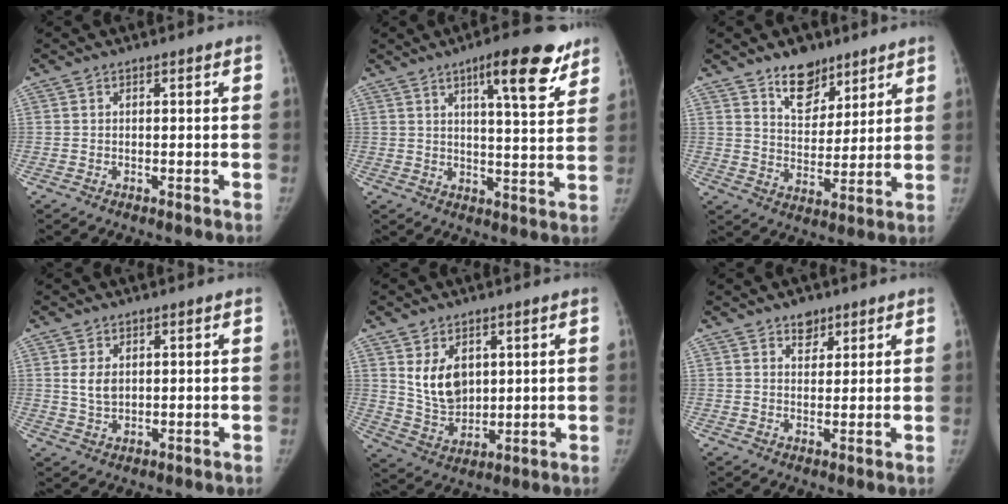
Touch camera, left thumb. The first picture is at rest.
{"total": 12.9, "force": [7.8, 3.1, 9.8], "torque": [-0.113, -0.035, 0.108]}
{"total": 9.9, "force": [7.0, 5.5, 4.3], "torque": [-0.036, -0.048, 0.120]}
{"total": 4.0, "force": [1.1, 2.7, 2.6], "torque": [-0.037, -0.011, 0.027]}
{"total": 9.1, "force": [3.1, 6.3, 5.8], "torque": [-0.078, -0.027, 0.076]}
{"total": 3.8, "force": [2.6, 2.4, 1.4], "torque": [0.001, -0.016, 0.042]}